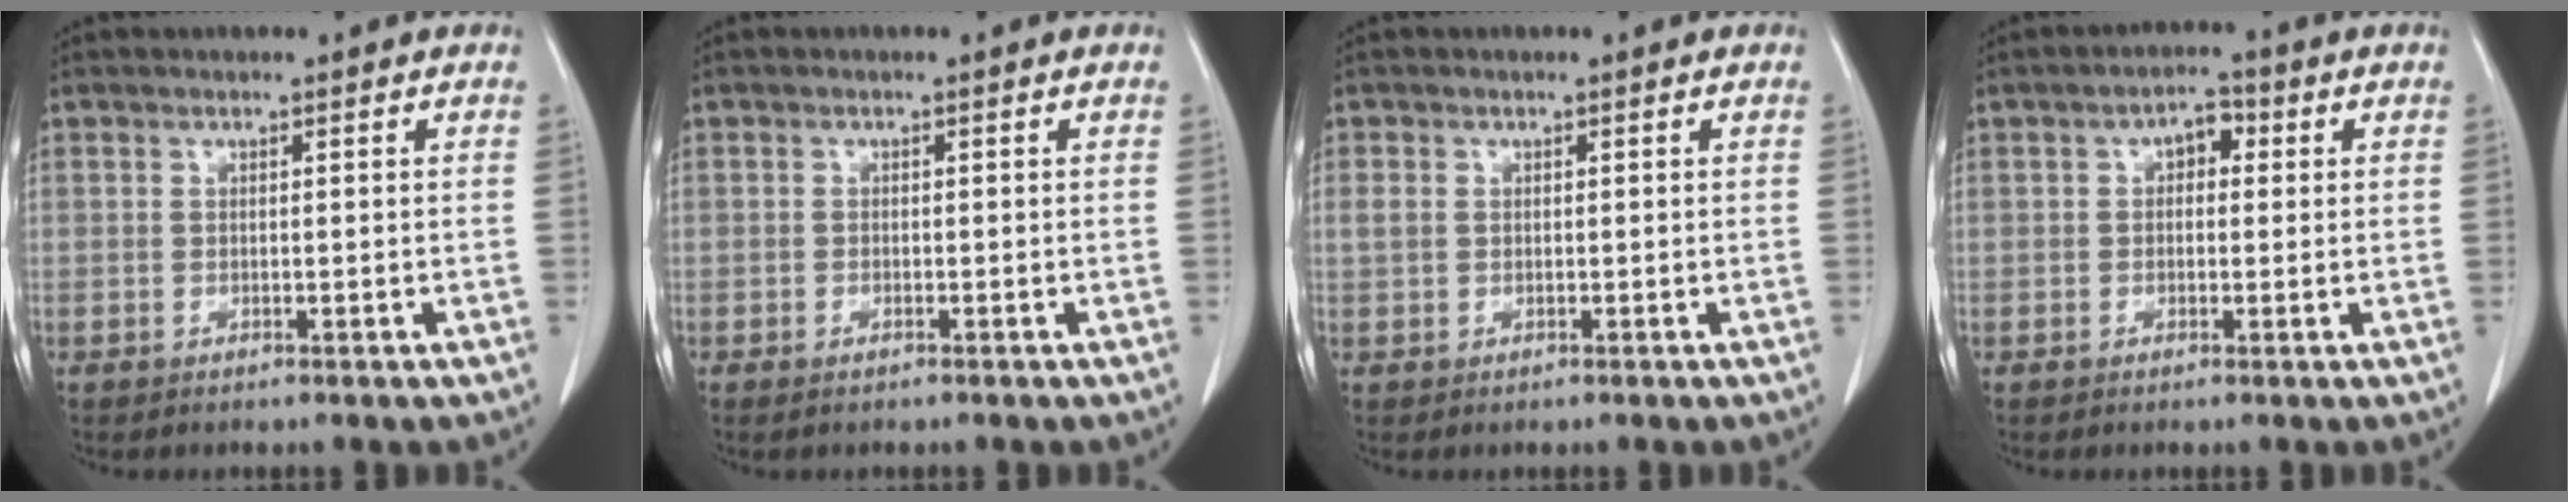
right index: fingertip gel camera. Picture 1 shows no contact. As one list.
[{"total": 0.8, "force": [-0.6, 0.3, 0.5], "torque": [-0.012, -0.002, -0.007]}, {"total": 1.5, "force": [0.3, 1.2, 0.8], "torque": [-0.021, 0.013, 0.012]}, {"total": 3.2, "force": [0.7, 1.9, 2.5], "torque": [-0.035, 0.015, 0.007]}]